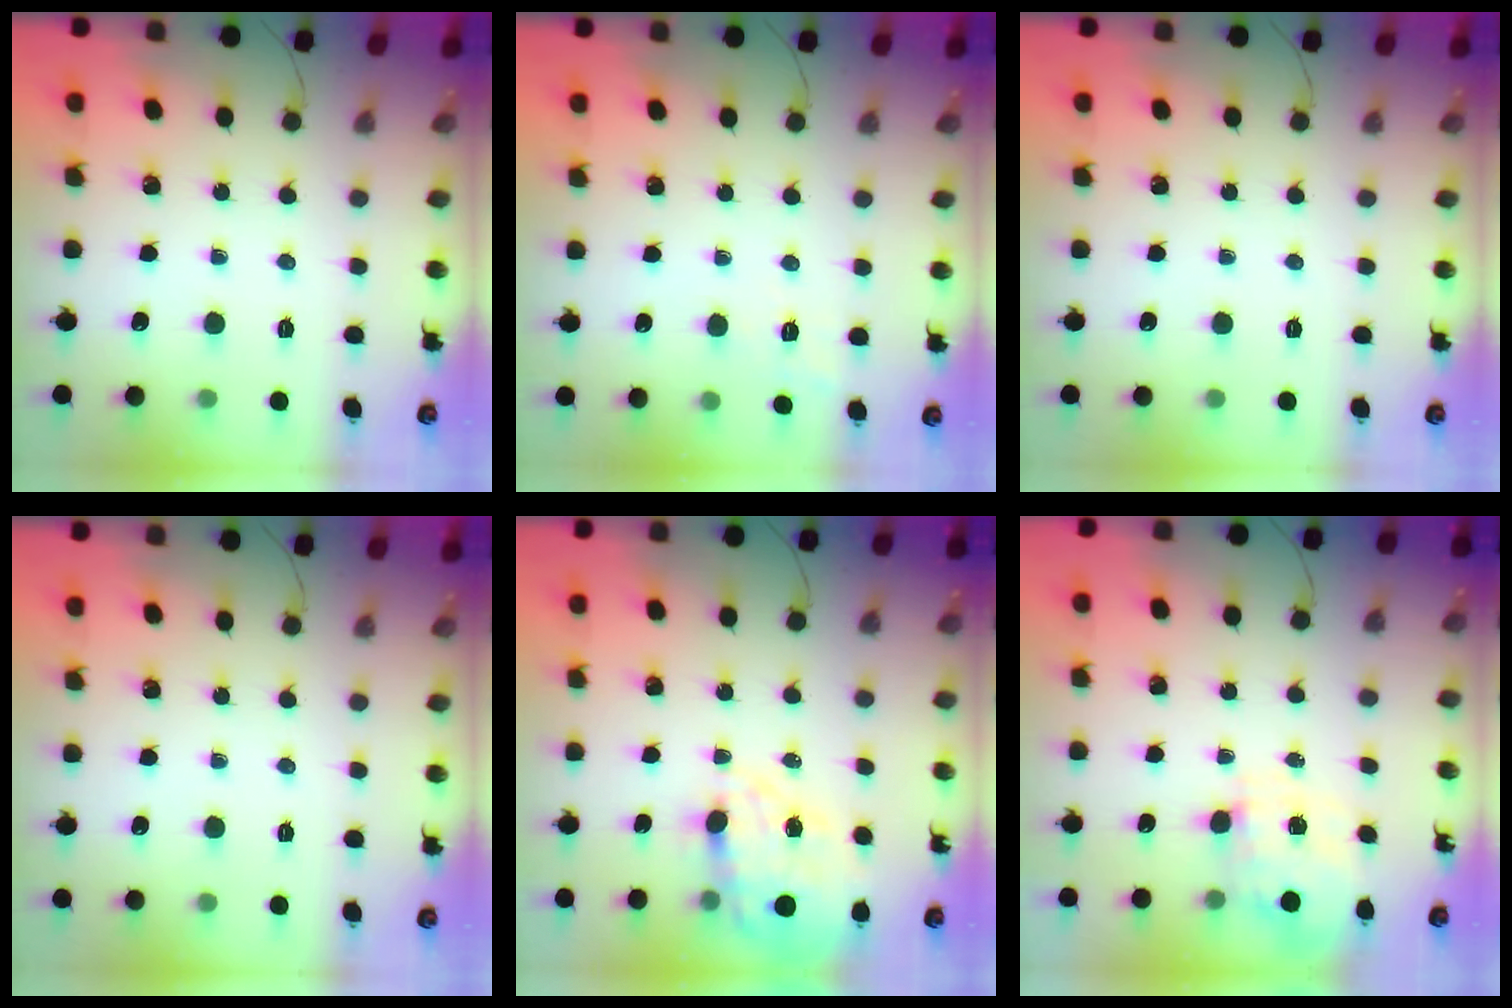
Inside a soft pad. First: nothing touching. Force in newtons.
{"total": 1.9, "press": 0.0, "slide": 1.9}
{"total": 0.0}
{"total": 0.0}
{"total": 15.0, "press": 14.5, "slide": 3.8}
{"total": 1.5, "press": 1.4, "slide": 0.3}